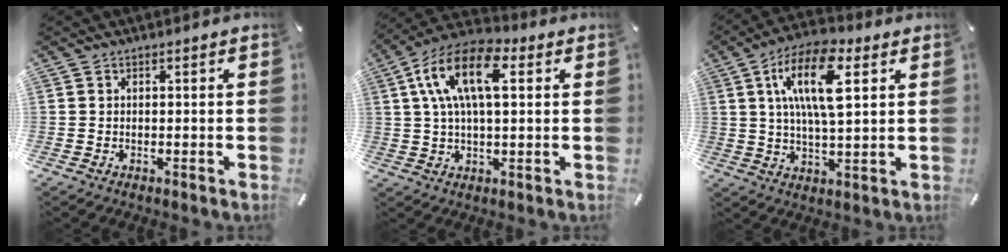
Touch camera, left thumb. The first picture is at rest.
{"total": 13.8, "force": [4.2, 6.9, 11.2], "torque": [-0.235, 0.005, 0.071]}
{"total": 14.2, "force": [5.1, 5.5, 12.1], "torque": [-0.234, 0.003, 0.086]}